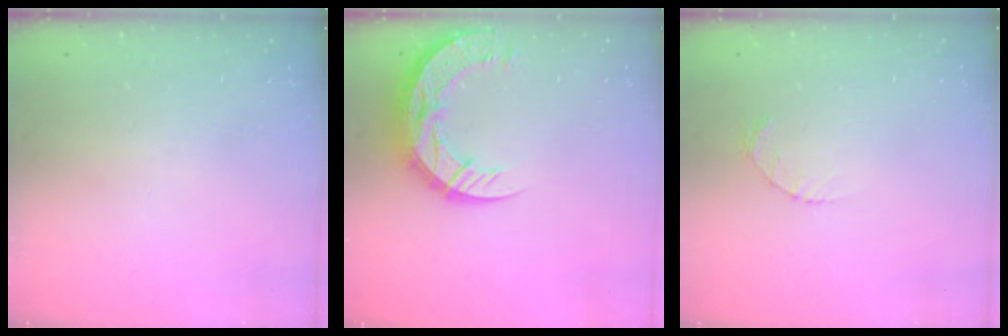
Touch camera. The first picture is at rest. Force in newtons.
{"total": 16.1, "press": 16.0, "slide": 1.4}
{"total": 1.2, "press": 1.1, "slide": 0.2}